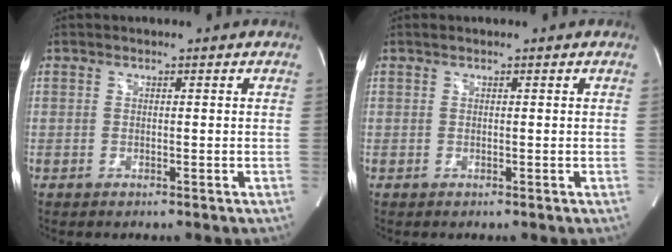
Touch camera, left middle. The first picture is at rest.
{"total": 0.0}